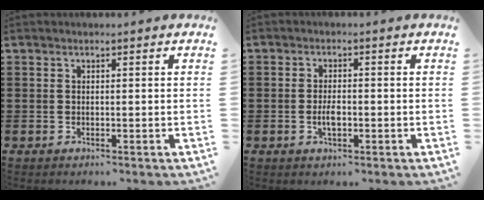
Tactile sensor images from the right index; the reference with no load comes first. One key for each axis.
{"total": 2.8, "fx": -0.6, "fy": 1.0, "fz": 2.6, "tx": -0.058, "ty": -0.004, "tz": -0.012}